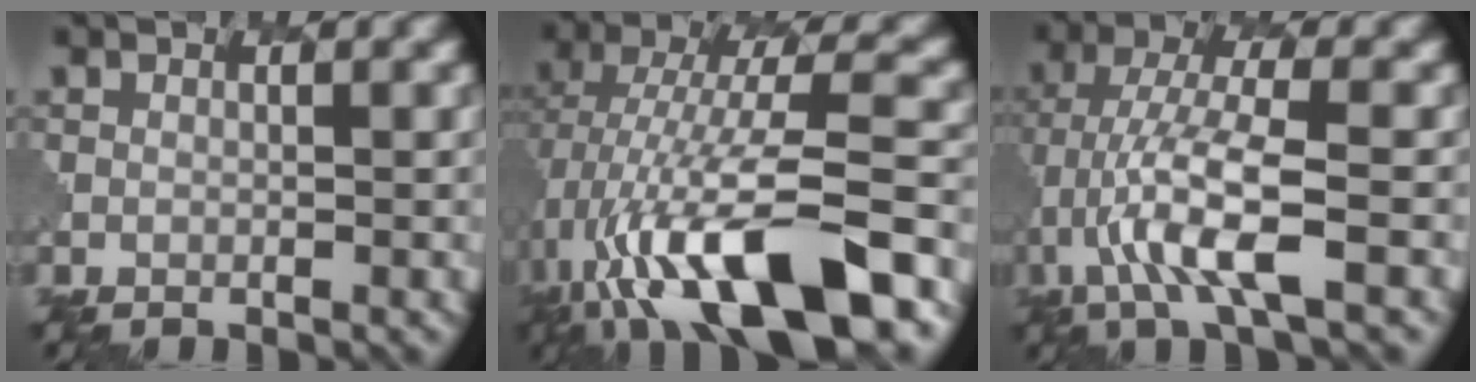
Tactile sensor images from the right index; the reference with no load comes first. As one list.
[{"total": 13.3, "force": [-4.9, 4.1, 11.6], "torque": [-0.202, 0.020, -0.071]}, {"total": 7.4, "force": [-2.4, 1.8, 6.8], "torque": [-0.131, 0.008, -0.050]}]